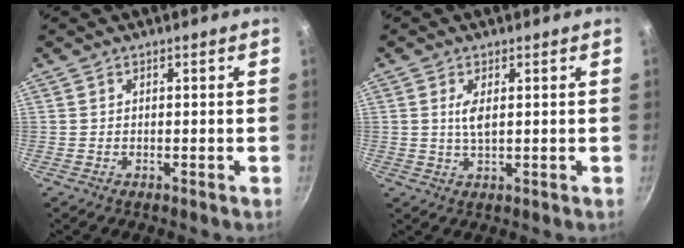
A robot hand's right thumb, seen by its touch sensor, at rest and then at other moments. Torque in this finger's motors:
{"motor_torque": [0.04, 1.19, 0.63, 0.35, 0.15]}